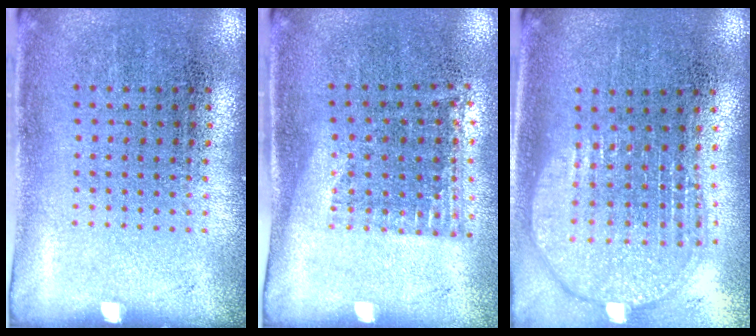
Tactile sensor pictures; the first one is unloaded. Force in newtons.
{"total": 1.2, "press": 0.9, "slide": 0.8}
{"total": 2.0, "press": 1.6, "slide": 1.1}